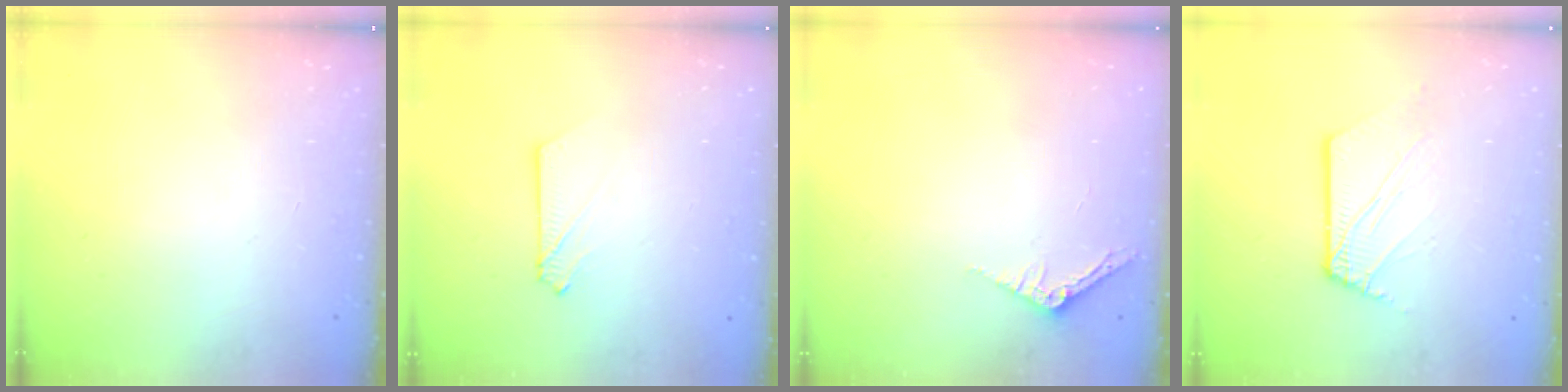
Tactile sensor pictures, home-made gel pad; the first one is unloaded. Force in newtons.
{"total": 2.6, "press": 2.6, "slide": 0.3}
{"total": 2.5, "press": 2.5, "slide": 0.2}
{"total": 4.0, "press": 4.0, "slide": 0.4}